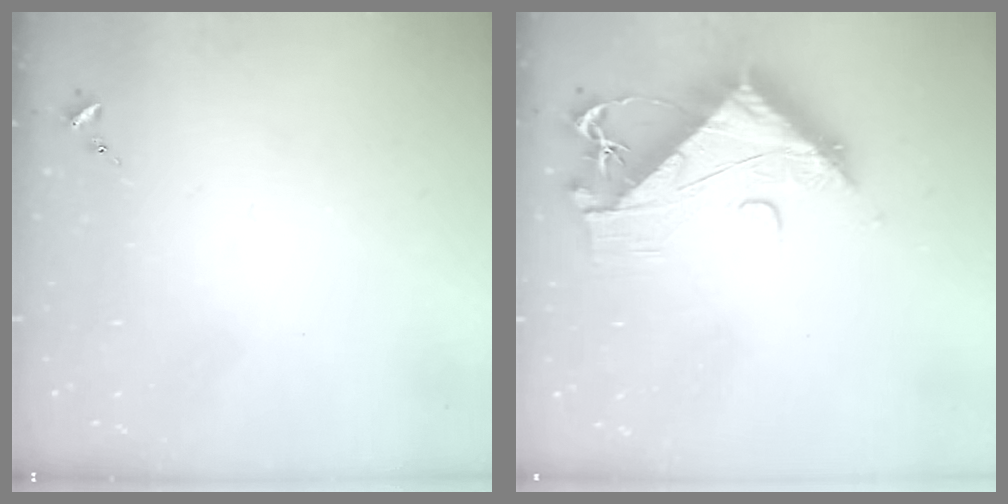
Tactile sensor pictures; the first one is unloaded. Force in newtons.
{"total": 13.0, "press": 12.9, "slide": 1.3}